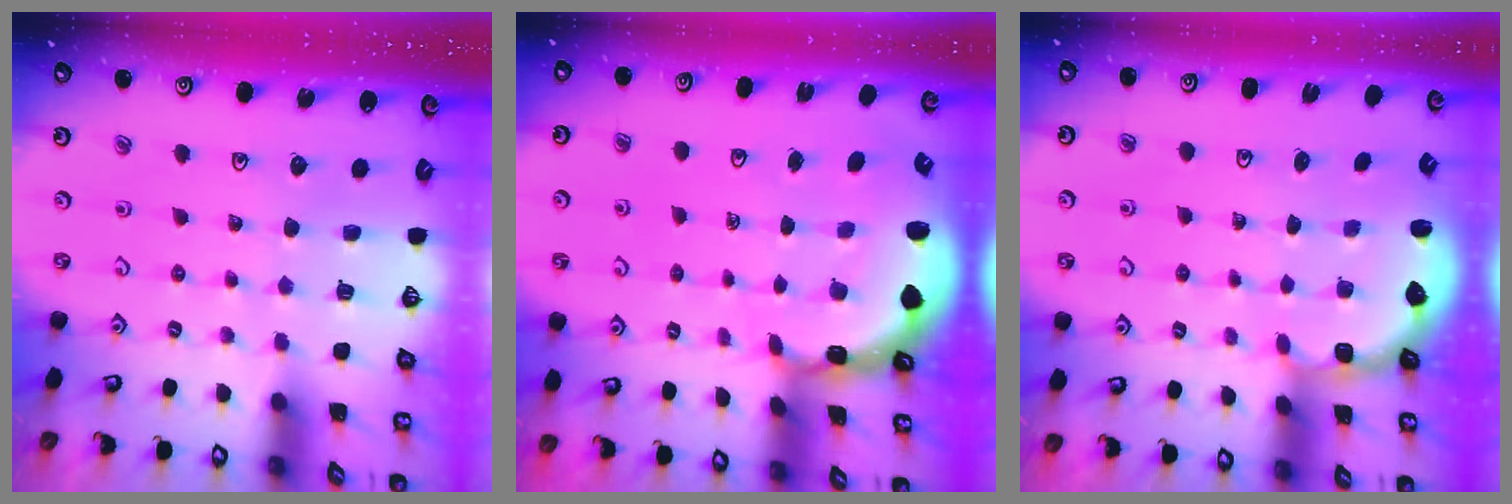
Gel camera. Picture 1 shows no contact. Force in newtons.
{"total": 2.2, "press": 2.0, "slide": 1.0}
{"total": 2.7, "press": 2.1, "slide": 1.8}